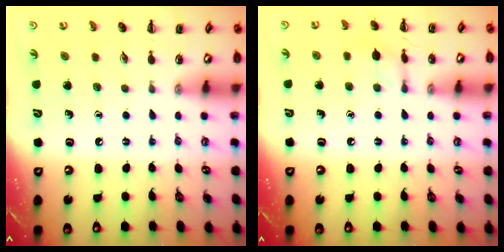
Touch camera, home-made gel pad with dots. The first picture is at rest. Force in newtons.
{"total": 5.9, "press": 5.8, "slide": 1.2}